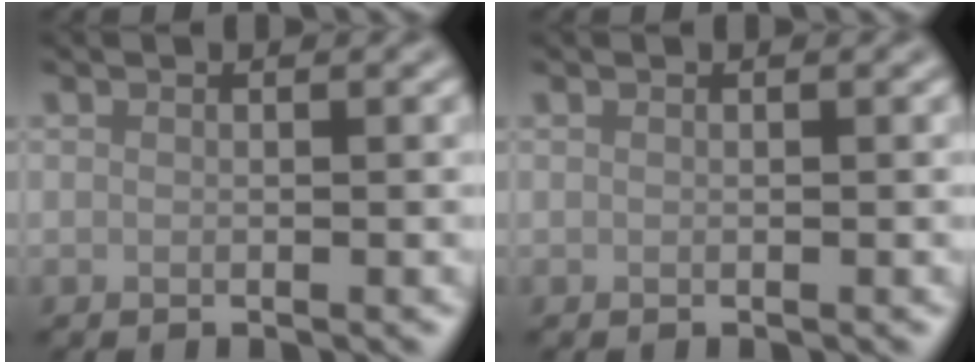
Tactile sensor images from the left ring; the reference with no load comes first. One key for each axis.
{"total": 0.0}